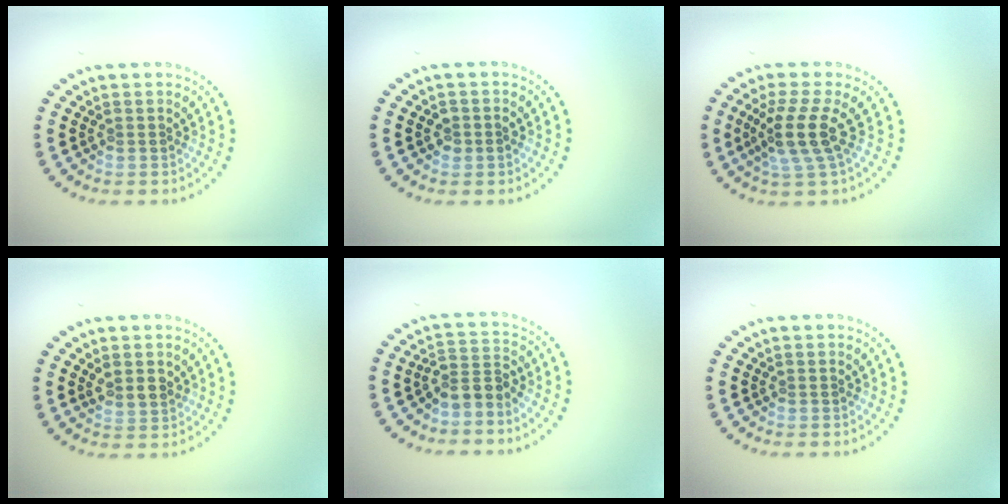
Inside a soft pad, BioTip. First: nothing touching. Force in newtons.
{"total": 1.3, "press": 1.3, "slide": 0.1}
{"total": 3.7, "press": 2.8, "slide": 2.4}
{"total": 1.5, "press": 1.3, "slide": 0.8}
{"total": 2.5, "press": 1.8, "slide": 1.8}
{"total": 0.0}